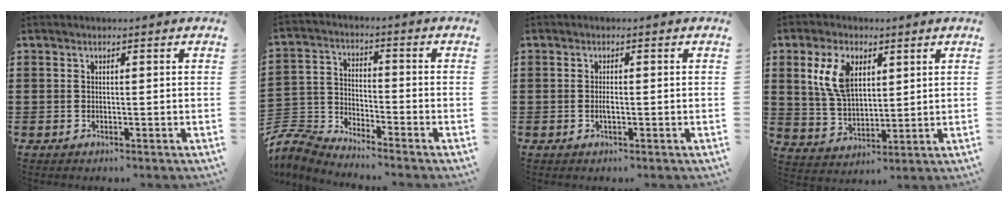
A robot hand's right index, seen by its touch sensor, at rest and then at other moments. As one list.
[{"total": 5.7, "force": [-5.4, 1.2, 1.1], "torque": [-0.053, -0.007, -0.118]}, {"total": 1.4, "force": [-0.3, 0.4, 1.3], "torque": [-0.025, -0.002, -0.005]}, {"total": 8.3, "force": [3.4, 4.7, 5.9], "torque": [-0.146, 0.009, 0.058]}]